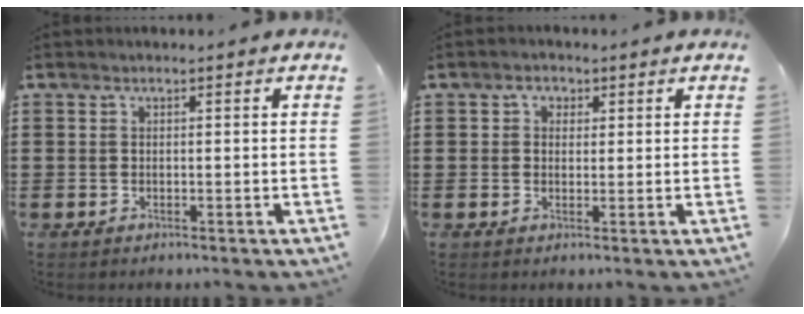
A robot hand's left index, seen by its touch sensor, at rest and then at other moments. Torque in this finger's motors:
{"motor_torque": [-0.04, 1.03, 0.05, 0.01]}